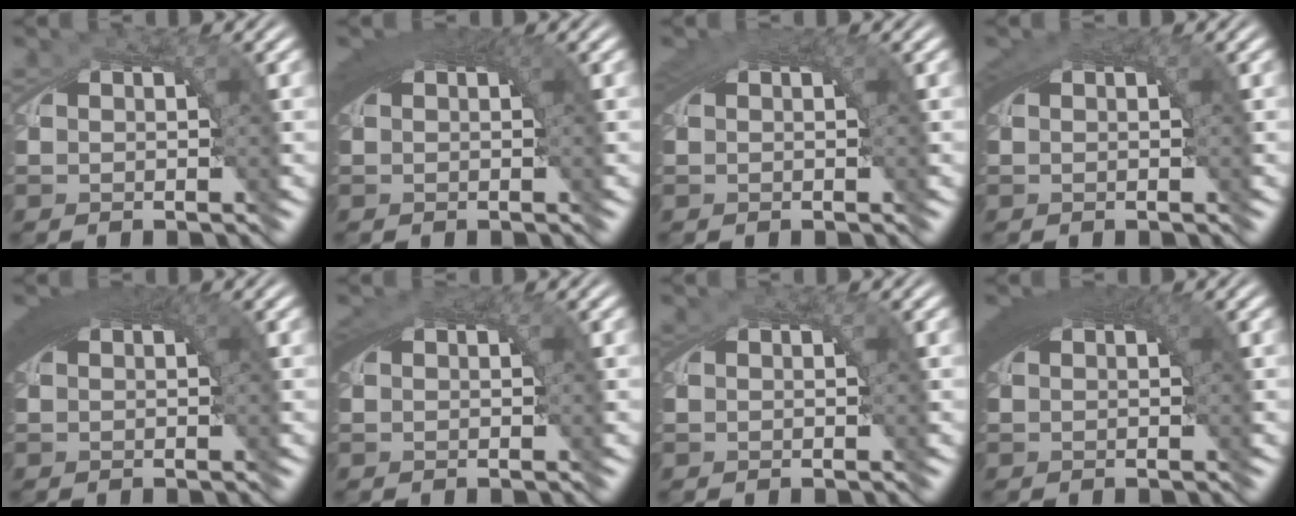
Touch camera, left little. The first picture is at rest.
{"total": 5.1, "force": [1.1, 2.1, 4.5], "torque": [-0.066, 0.006, 0.018]}
{"total": 3.0, "force": [0.8, 1.4, 2.6], "torque": [-0.043, 0.002, 0.013]}
{"total": 2.9, "force": [0.5, 1.4, 2.5], "torque": [-0.043, -0.001, 0.011]}
{"total": 5.7, "force": [1.3, 2.4, 5.1], "torque": [-0.076, 0.007, 0.020]}
{"total": 2.6, "force": [0.3, 1.4, 2.2], "torque": [-0.039, -0.002, 0.008]}
{"total": 0.7, "force": [0.2, 0.4, 0.5], "torque": [-0.010, -0.001, 0.004]}
{"total": 5.9, "force": [1.3, 2.4, 5.2], "torque": [-0.077, 0.008, 0.020]}